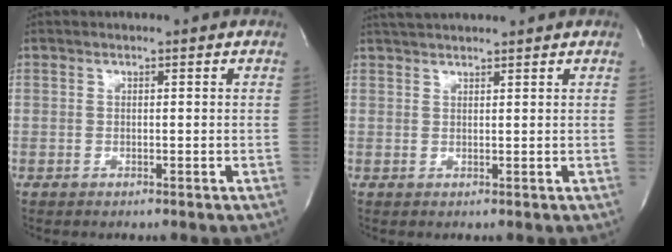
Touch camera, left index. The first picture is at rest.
{"total": 4.7, "force": [4.4, 0.2, 1.7], "torque": [-0.029, 0.032, 0.074]}